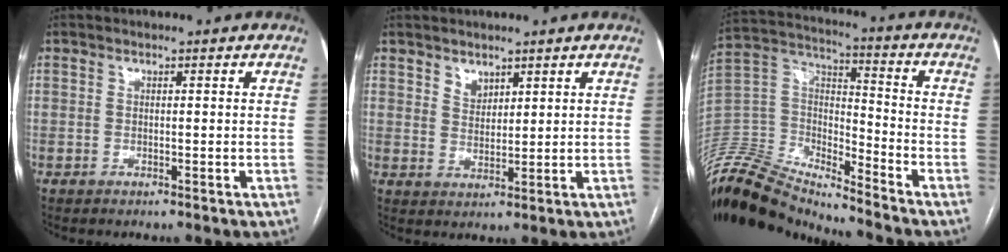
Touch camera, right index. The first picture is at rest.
{"total": 2.9, "force": [2.0, 1.7, 1.0], "torque": [-0.016, -0.003, 0.042]}
{"total": 19.8, "force": [-18.9, 2.6, 5.2], "torque": [-0.105, 0.033, -0.343]}